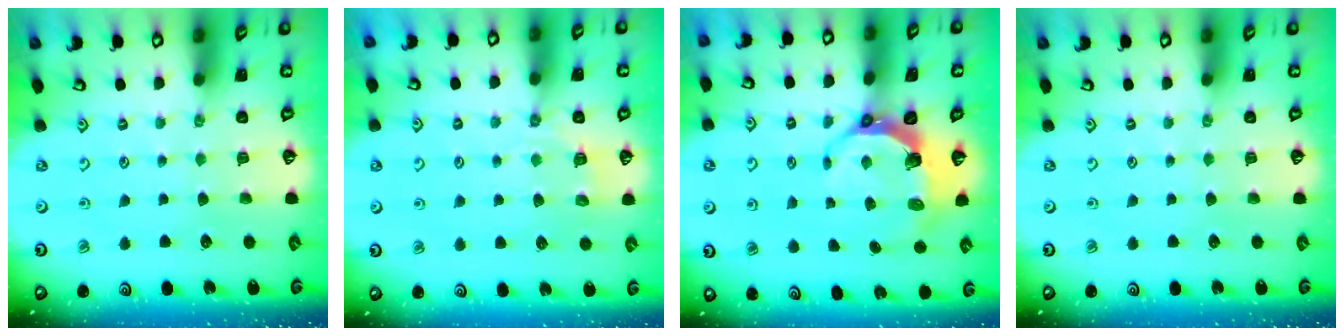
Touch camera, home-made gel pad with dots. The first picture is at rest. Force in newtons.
{"total": 3.9, "press": 3.6, "slide": 1.5}
{"total": 8.0, "press": 6.6, "slide": 4.5}
{"total": 0.0}